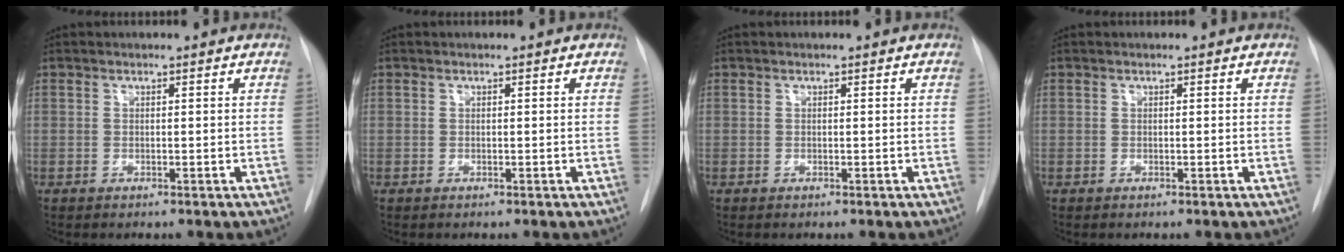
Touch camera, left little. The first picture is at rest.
{"total": 0.0}
{"total": 0.0}
{"total": 0.0}